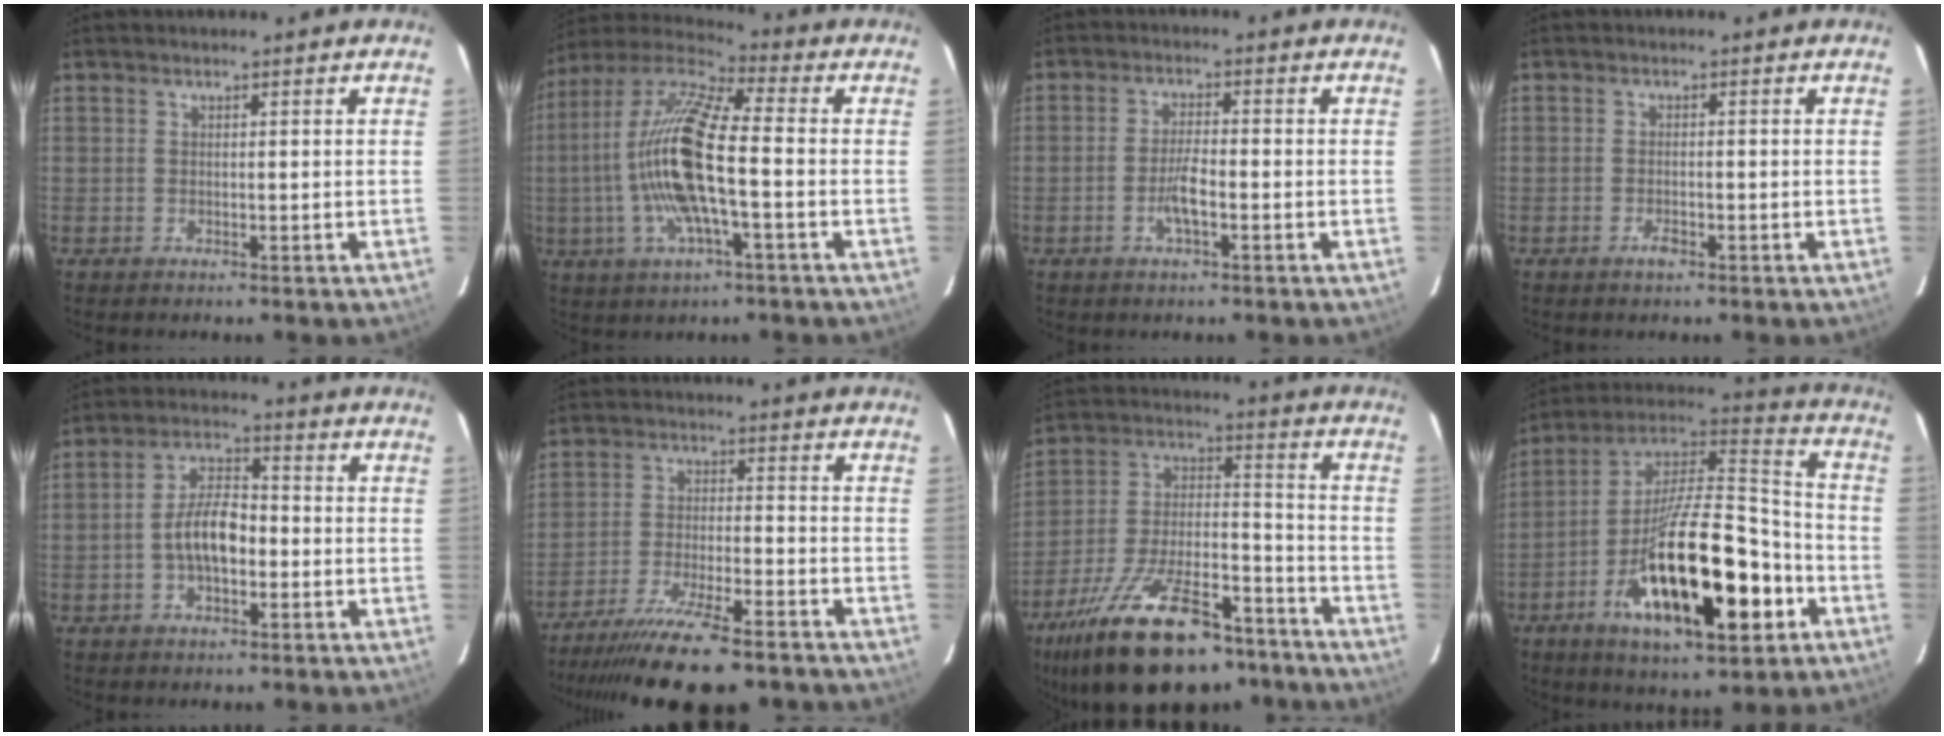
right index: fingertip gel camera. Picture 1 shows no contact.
{"total": 17.6, "force": [-2.3, 3.8, 17.0], "torque": [-0.326, -0.001, -0.050]}
{"total": 4.6, "force": [-1.8, 1.0, 4.1], "torque": [-0.081, 0.000, -0.034]}
{"total": 2.0, "force": [-1.1, 0.8, 1.4], "torque": [-0.027, -0.001, -0.021]}
{"total": 7.8, "force": [-1.9, 3.7, 6.6], "torque": [-0.128, 0.013, -0.031]}
{"total": 18.5, "force": [-15.4, 3.5, 9.7], "torque": [-0.197, -0.037, -0.247]}
{"total": 27.5, "force": [-19.3, 11.0, 16.2], "torque": [-0.304, -0.008, -0.293]}
{"total": 26.1, "force": [-10.1, 8.7, 22.4], "torque": [-0.387, -0.017, -0.168]}